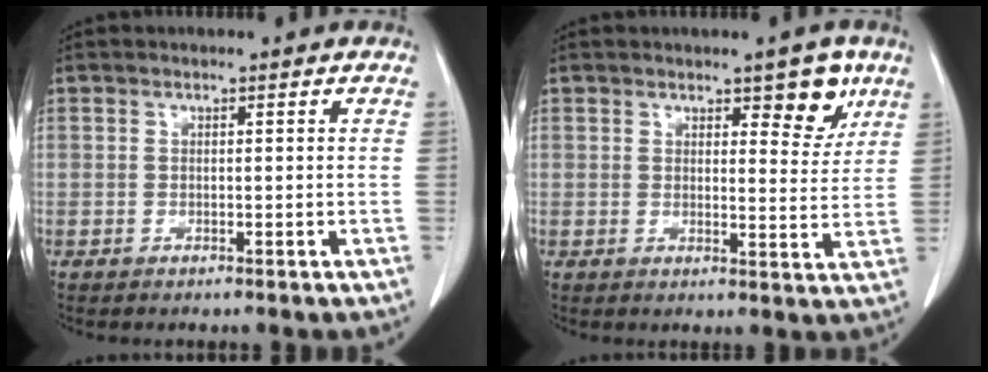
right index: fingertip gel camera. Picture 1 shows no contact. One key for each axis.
{"total": 6.0, "fx": 3.6, "fy": 2.3, "fz": 4.2, "tx": -0.049, "ty": -0.003, "tz": 0.047}